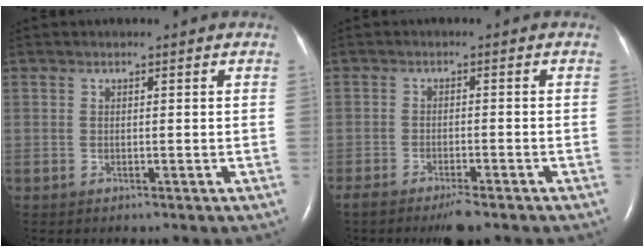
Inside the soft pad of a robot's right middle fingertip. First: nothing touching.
{"total": 5.5, "force": [-4.3, 1.0, 3.3], "torque": [-0.052, -0.011, -0.064]}